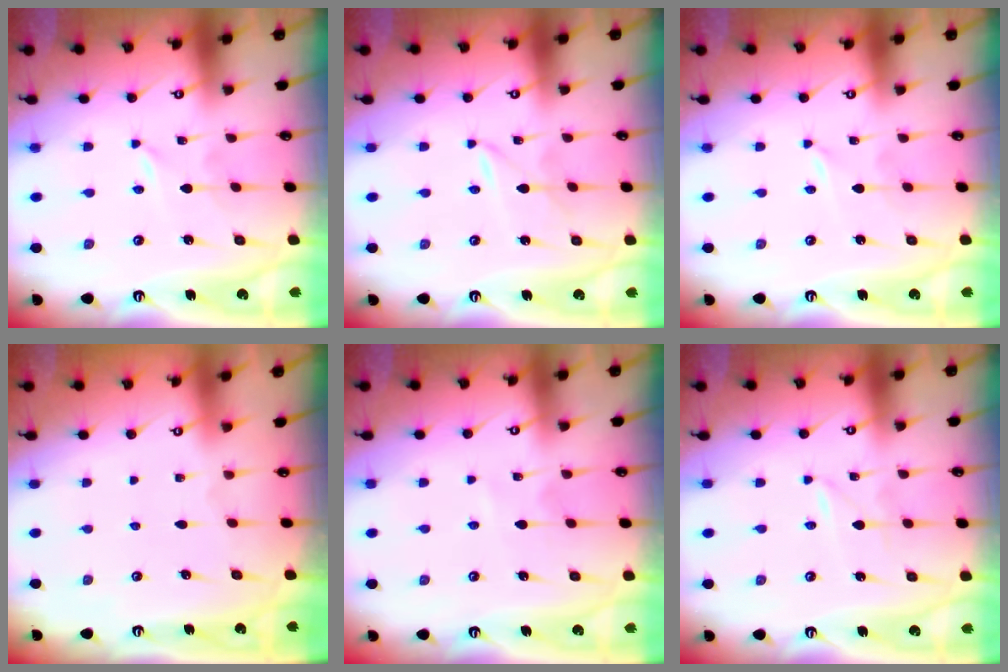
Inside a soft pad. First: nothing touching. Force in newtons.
{"total": 1.2, "press": 1.2, "slide": 0.1}
{"total": 0.0}
{"total": 0.0}
{"total": 2.7, "press": 2.7, "slide": 0.3}
{"total": 0.9, "press": 0.9, "slide": 0.1}